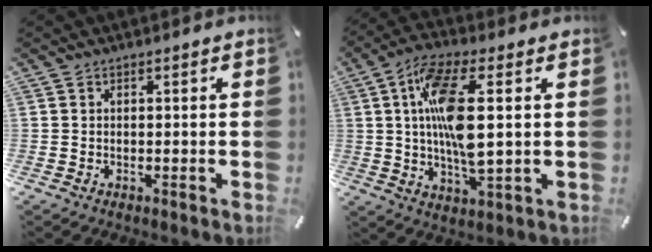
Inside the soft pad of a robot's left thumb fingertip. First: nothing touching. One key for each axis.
{"total": 14.0, "fx": 1.8, "fy": 4.4, "fz": 13.2, "tx": -0.273, "ty": -0.005, "tz": 0.026}